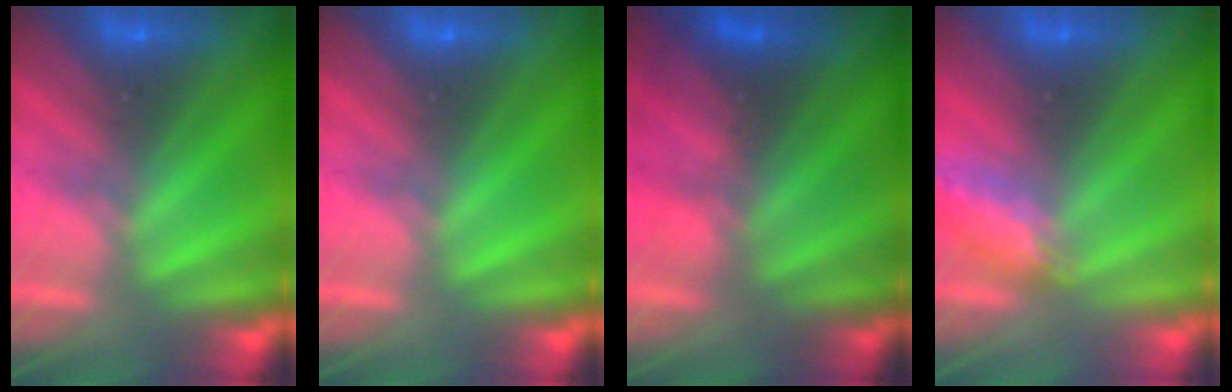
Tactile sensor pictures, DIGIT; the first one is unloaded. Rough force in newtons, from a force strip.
{"total": 0.0}
{"total": 2.9}
{"total": 2.4}